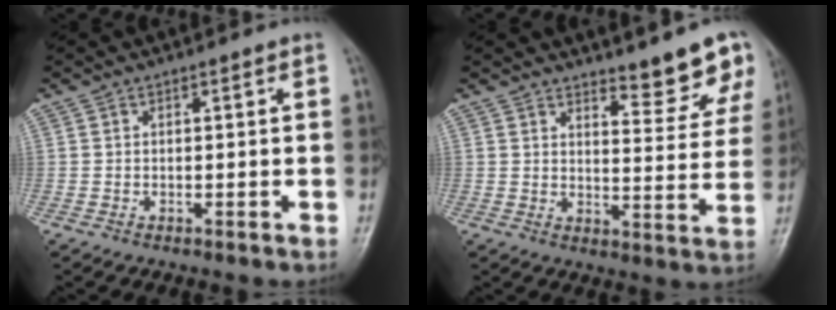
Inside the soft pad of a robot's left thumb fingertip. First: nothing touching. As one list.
[{"total": 8.7, "force": [7.3, 2.2, 4.3], "torque": [-0.025, -0.061, 0.092]}]